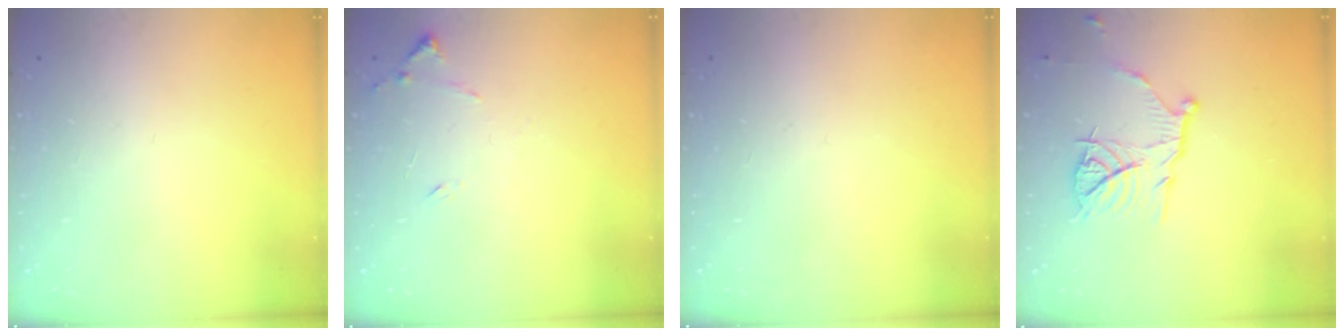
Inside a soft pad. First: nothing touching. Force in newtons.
{"total": 8.0, "press": 8.0, "slide": 0.7}
{"total": 0.0}
{"total": 11.2, "press": 11.2, "slide": 0.8}